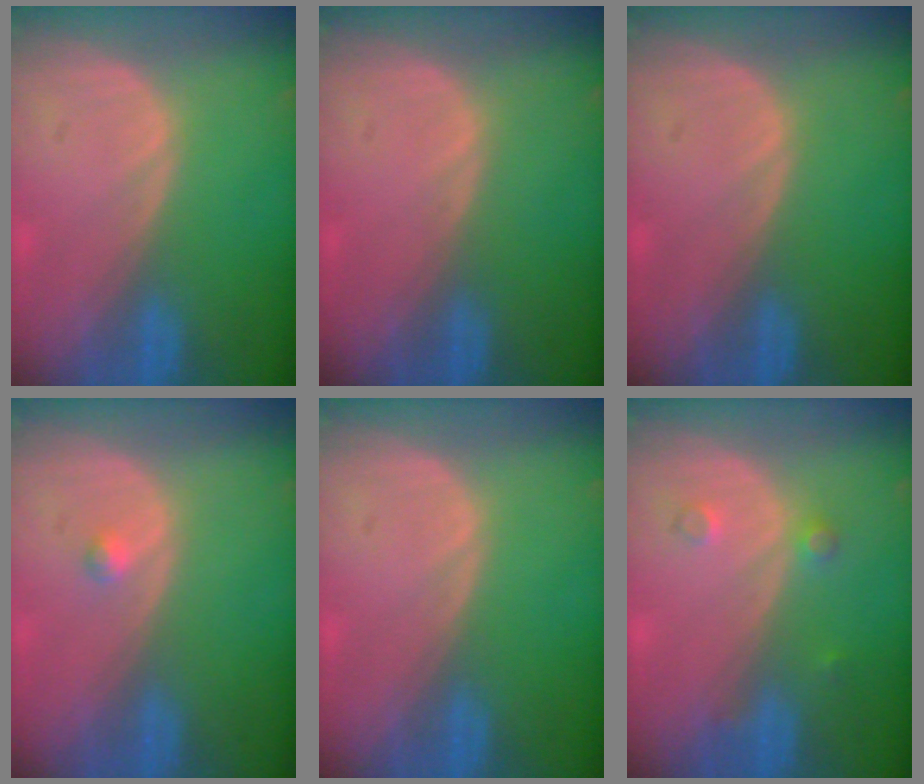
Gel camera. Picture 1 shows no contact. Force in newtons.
{"total": 0.0}
{"total": 0.0}
{"total": 0.8, "press": 0.8, "slide": 0.1}
{"total": 0.0}
{"total": 2.0, "press": 2.0, "slide": 0.2}